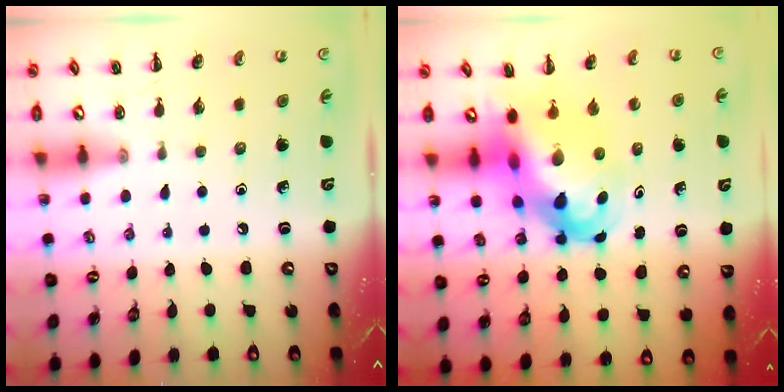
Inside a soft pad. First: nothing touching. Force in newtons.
{"total": 10.1, "press": 9.7, "slide": 2.8}